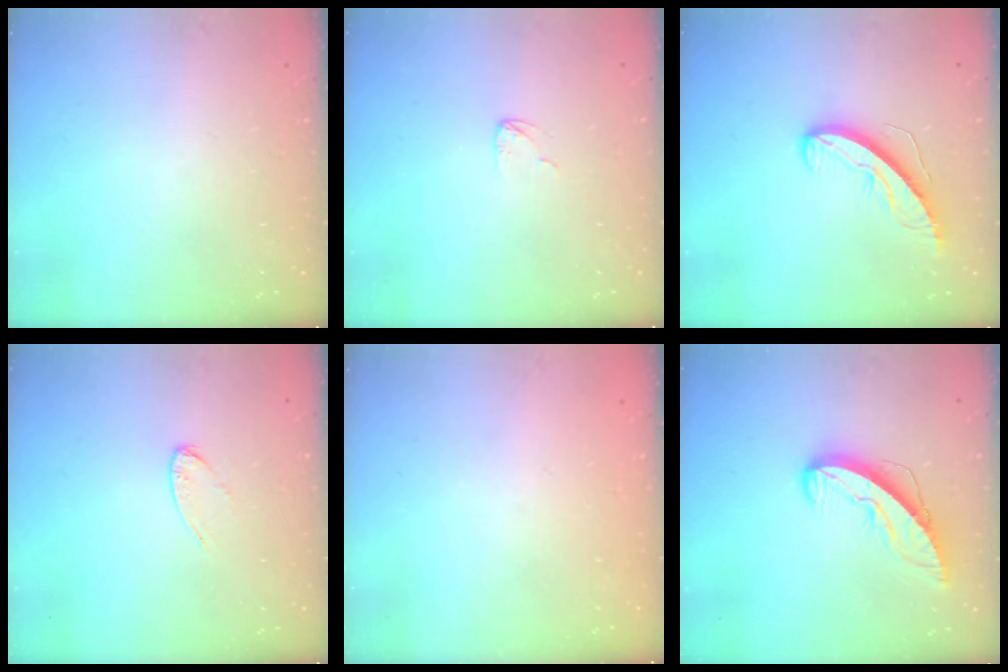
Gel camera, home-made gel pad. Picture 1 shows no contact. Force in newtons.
{"total": 3.0, "press": 2.9, "slide": 0.3}
{"total": 8.4, "press": 8.3, "slide": 0.8}
{"total": 6.7, "press": 6.7, "slide": 0.5}
{"total": 0.0}
{"total": 9.1, "press": 9.0, "slide": 0.9}